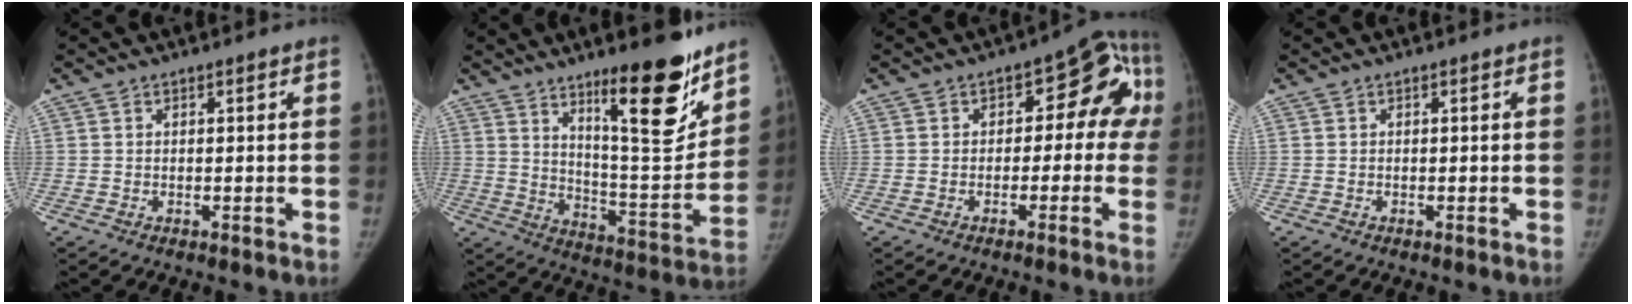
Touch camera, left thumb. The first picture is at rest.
{"total": 18.4, "force": [12.0, 4.2, 13.3], "torque": [-0.154, -0.093, 0.195]}
{"total": 10.3, "force": [0.0, 6.8, 7.7], "torque": [-0.032, 0.037, -0.016]}
{"total": 0.0}